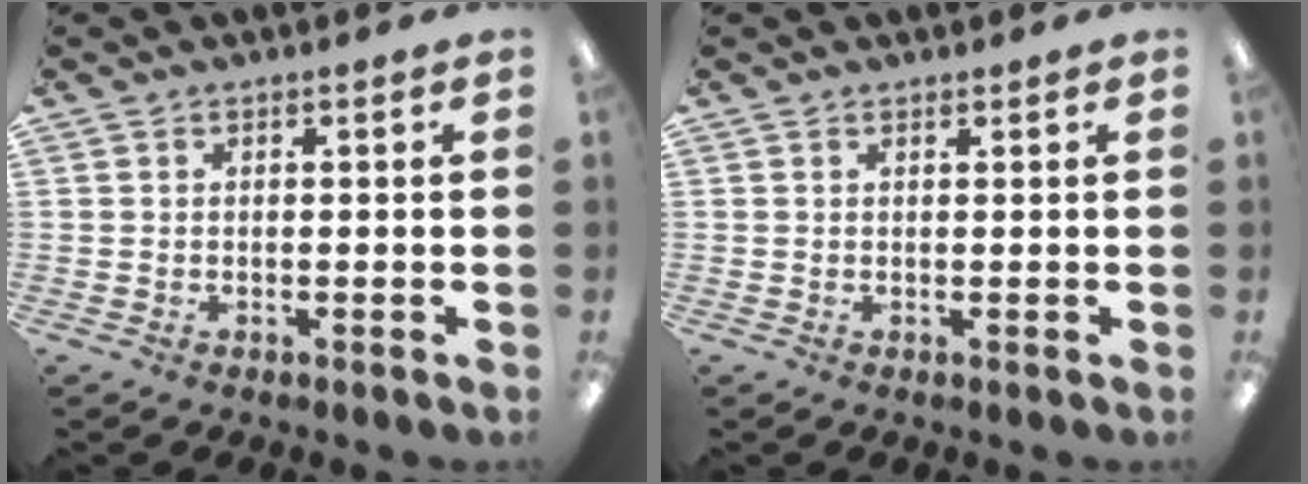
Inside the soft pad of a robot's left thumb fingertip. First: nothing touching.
{"total": 0.5, "force": [0.5, 0.1, 0.0], "torque": [0.008, -0.003, 0.008]}